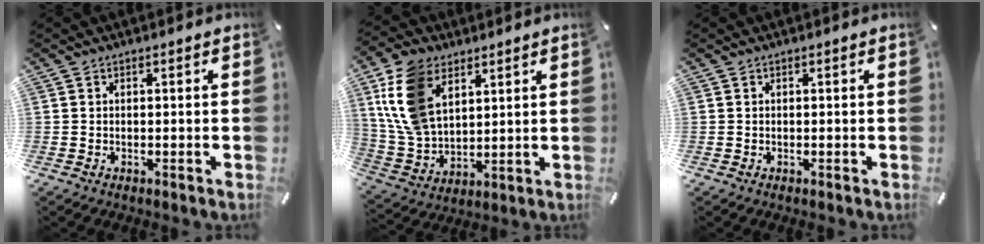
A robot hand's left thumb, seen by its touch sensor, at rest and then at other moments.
{"total": 14.5, "force": [6.5, 9.7, 8.7], "torque": [-0.225, -0.010, 0.120]}
{"total": 0.0}